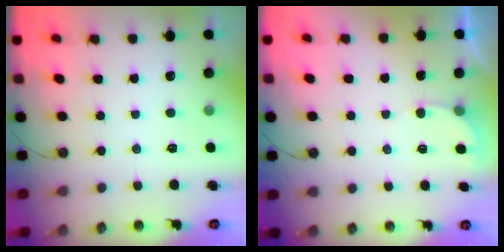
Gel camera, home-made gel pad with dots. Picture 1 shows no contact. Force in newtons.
{"total": 2.7, "press": 2.7, "slide": 0.2}